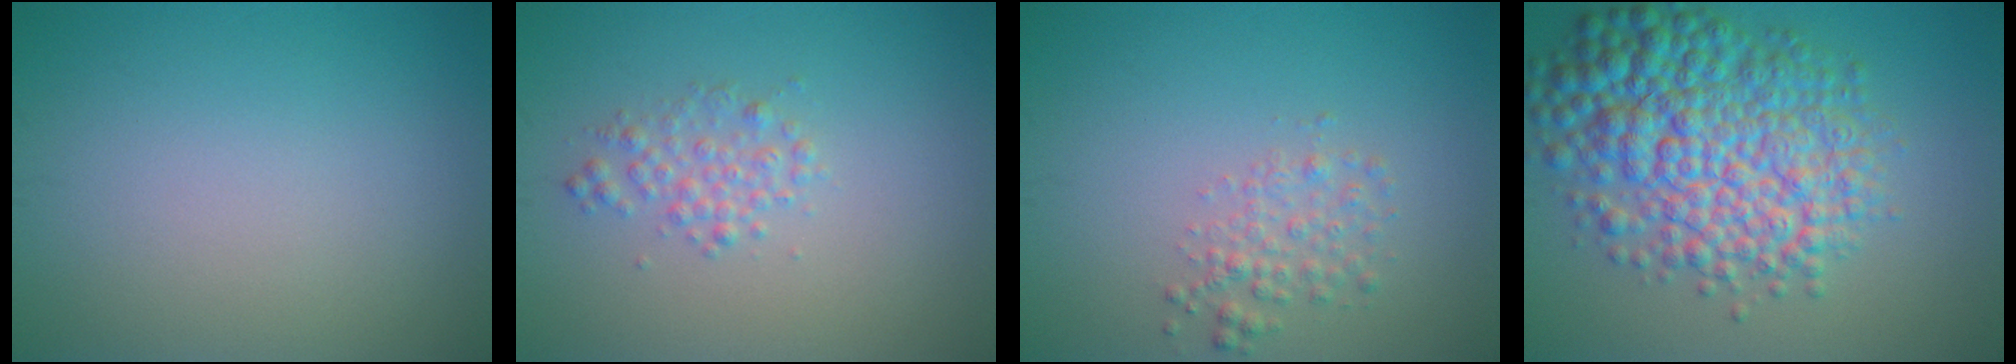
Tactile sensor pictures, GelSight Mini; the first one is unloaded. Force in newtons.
{"total": 1.9, "press": 1.9, "slide": 0.0}
{"total": 2.0, "press": 2.0, "slide": 0.1}
{"total": 9.8, "press": 9.8, "slide": 0.2}